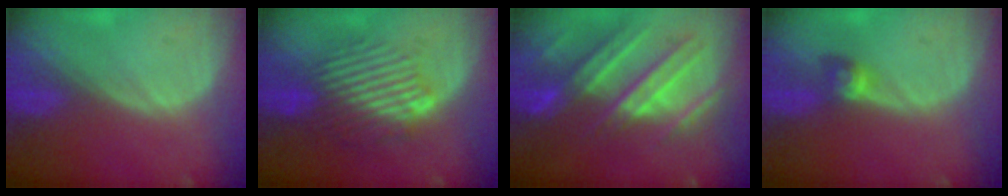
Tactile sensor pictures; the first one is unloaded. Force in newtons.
{"total": 9.2, "press": 8.3, "slide": 3.9}
{"total": 10.9, "press": 9.8, "slide": 4.9}
{"total": 2.8, "press": 2.5, "slide": 1.3}